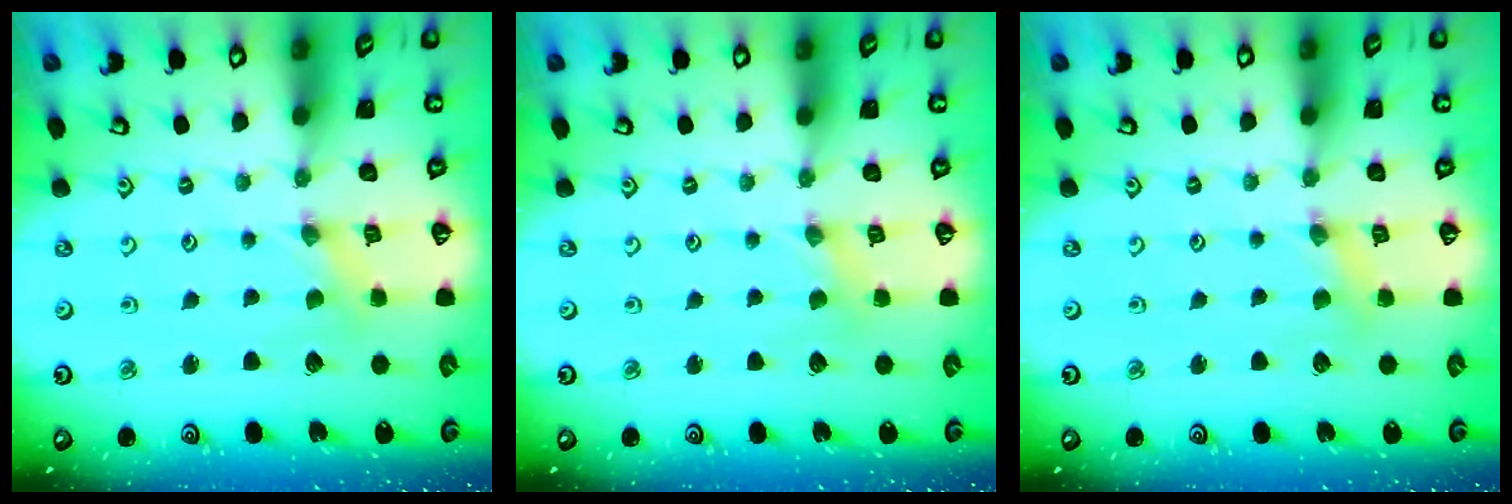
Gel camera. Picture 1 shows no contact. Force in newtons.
{"total": 2.3, "press": 2.3, "slide": 0.3}
{"total": 2.3, "press": 2.3, "slide": 0.3}